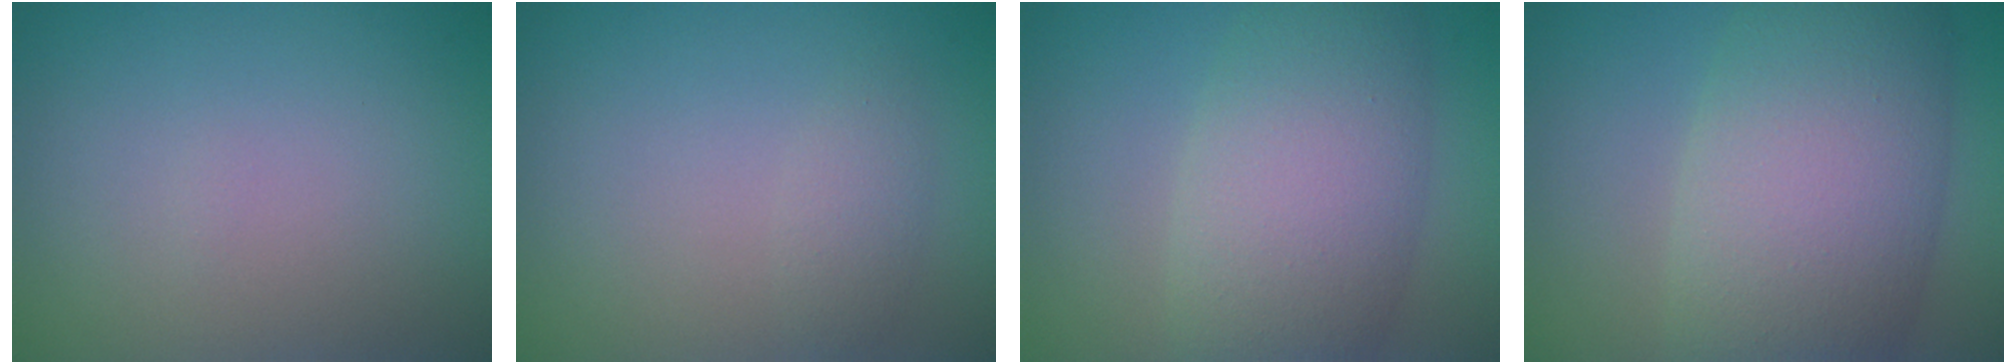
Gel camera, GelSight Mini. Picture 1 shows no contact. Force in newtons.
{"total": 1.2, "press": 1.2, "slide": 0.0}
{"total": 7.6, "press": 7.6, "slide": 0.5}
{"total": 10.7, "press": 10.6, "slide": 0.5}